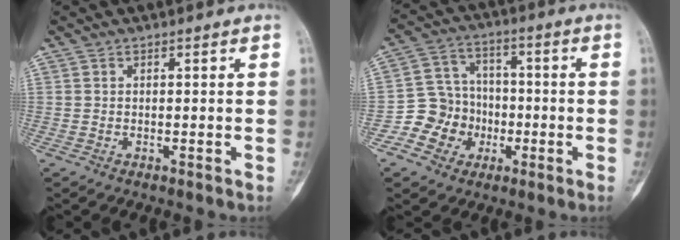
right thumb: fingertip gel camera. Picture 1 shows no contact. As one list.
[{"total": 10.1, "force": [-3.3, 9.2, 2.5], "torque": [0.006, 0.042, -0.063]}]